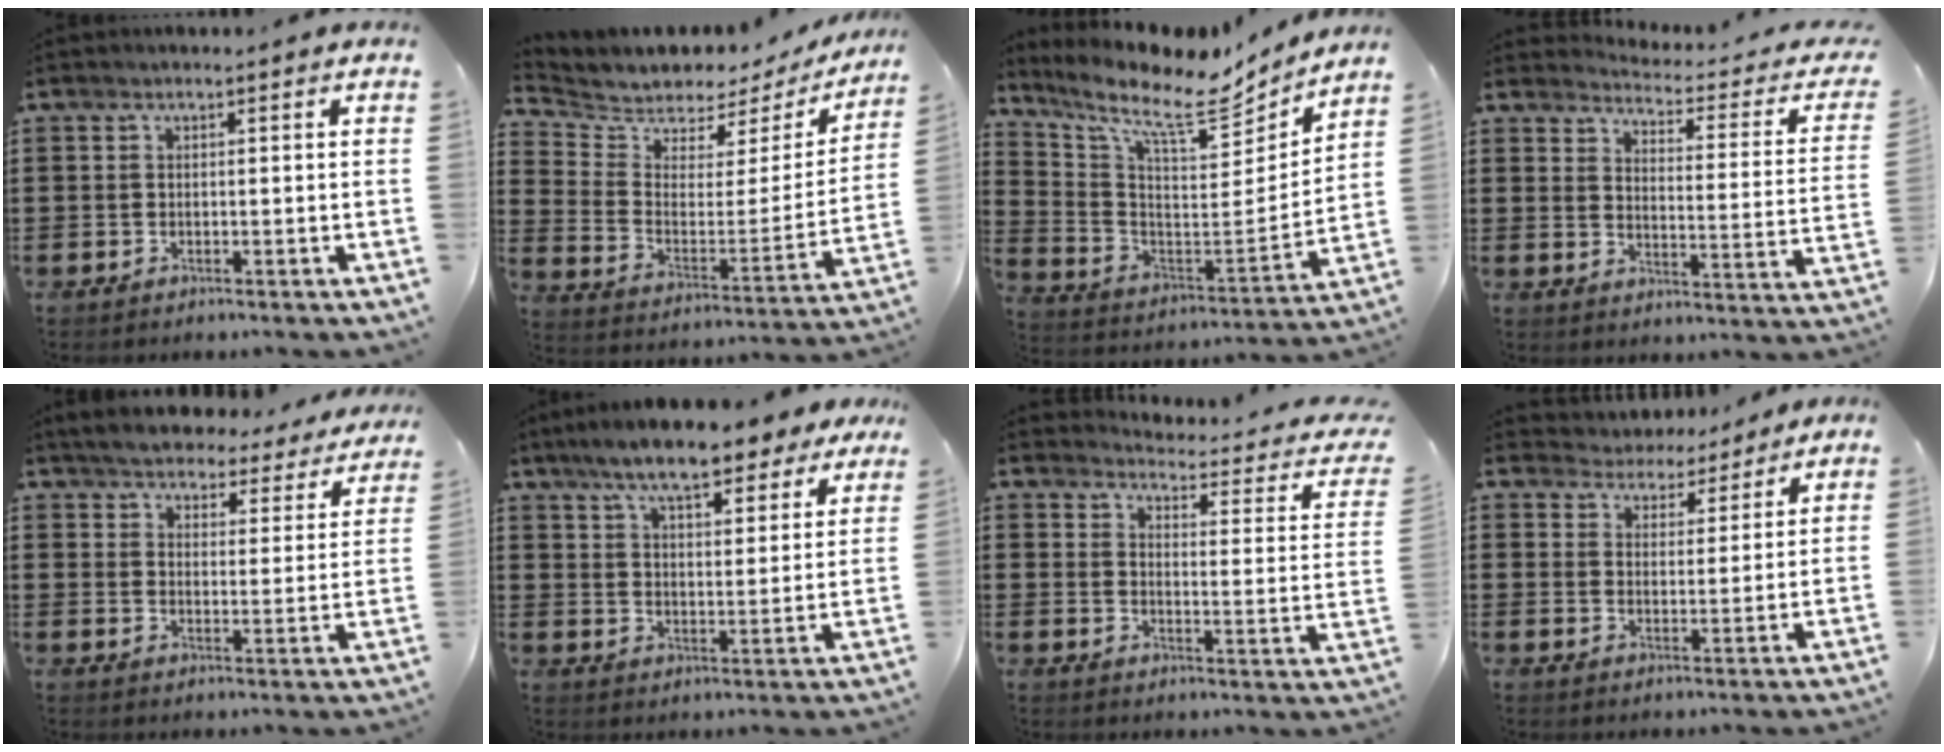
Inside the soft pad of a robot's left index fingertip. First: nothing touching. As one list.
[{"total": 4.6, "force": [4.2, 1.8, 0.0], "torque": [-0.038, -0.041, 0.067]}, {"total": 11.3, "force": [8.8, 2.8, 6.4], "torque": [-0.147, -0.060, 0.141]}, {"total": 3.1, "force": [3.0, 0.0, 0.8], "torque": [-0.031, -0.033, 0.042]}, {"total": 4.8, "force": [4.7, 0.4, 0.6], "torque": [-0.039, -0.032, 0.080]}, {"total": 8.9, "force": [7.6, 1.7, 4.3], "torque": [-0.102, -0.016, 0.137]}, {"total": 3.2, "force": [3.0, -0.1, 1.0], "torque": [-0.033, -0.032, 0.043]}, {"total": 3.9, "force": [3.6, 1.3, -0.4], "torque": [-0.014, -0.015, 0.064]}]